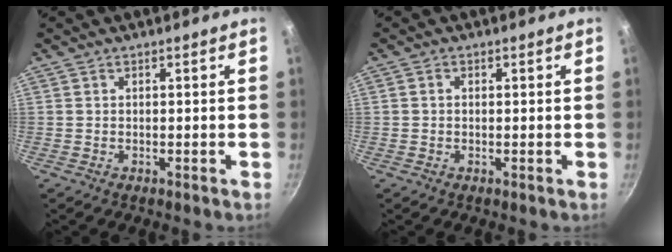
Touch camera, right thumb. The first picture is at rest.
{"total": 1.0, "force": [0.0, 0.8, 0.5], "torque": [-0.009, 0.006, 0.000]}